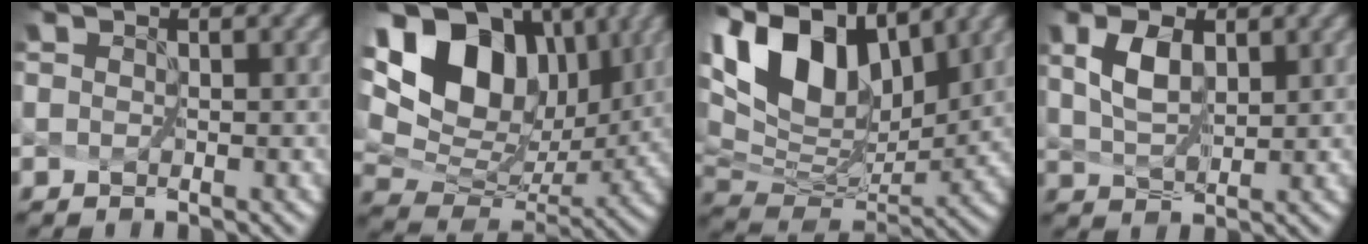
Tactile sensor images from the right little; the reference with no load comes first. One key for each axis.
{"total": 13.5, "fx": 5.7, "fy": 8.8, "fz": 8.4, "tx": -0.163, "ty": 0.030, "tz": 0.114}
{"total": 13.0, "fx": 6.1, "fy": 7.3, "fz": 8.9, "tx": -0.186, "ty": 0.029, "tz": 0.120}
{"total": 2.1, "fx": 0.9, "fy": 0.8, "fz": 1.7, "tx": -0.038, "ty": -0.004, "tz": 0.034}